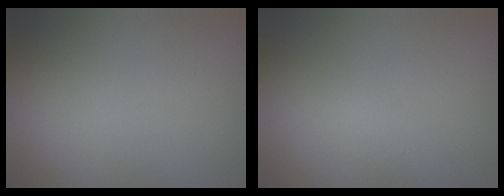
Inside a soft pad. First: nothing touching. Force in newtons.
{"total": 1.5, "press": 1.5, "slide": 0.1}